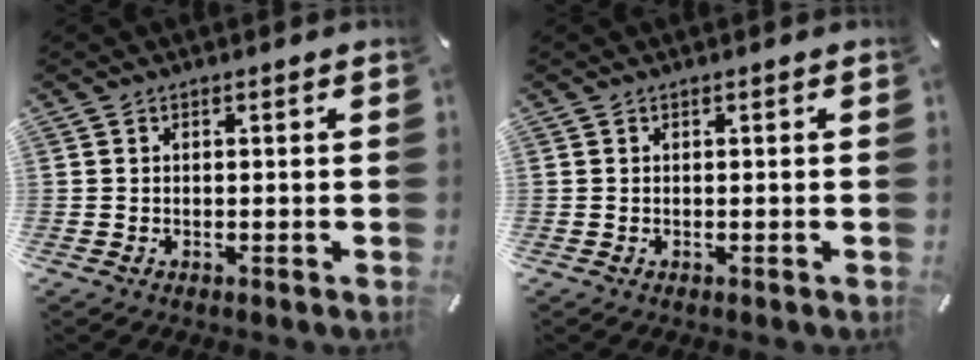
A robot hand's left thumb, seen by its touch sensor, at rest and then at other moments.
{"total": 0.0}